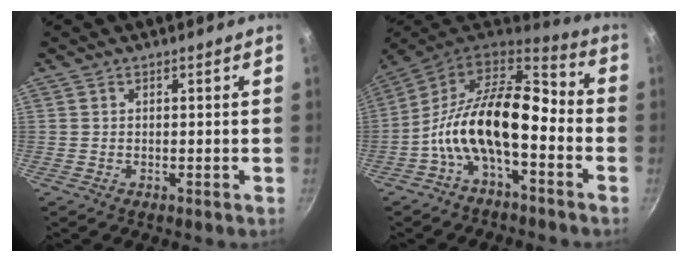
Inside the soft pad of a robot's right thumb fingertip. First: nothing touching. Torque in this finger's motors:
{"motor_torque": [2.29, 2.72, 1.66, -1.11, 0.24]}